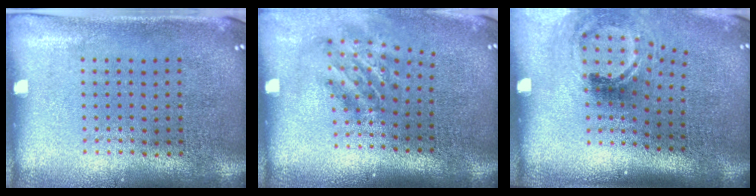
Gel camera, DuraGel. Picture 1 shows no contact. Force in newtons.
{"total": 1.9, "press": 1.2, "slide": 1.4}
{"total": 2.0, "press": 1.3, "slide": 1.6}